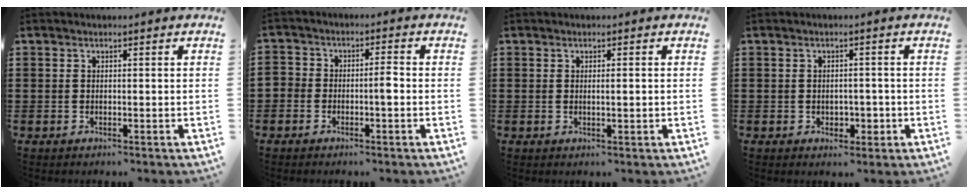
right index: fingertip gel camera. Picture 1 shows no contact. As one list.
[{"total": 2.5, "force": [-1.3, 1.3, 1.7], "torque": [-0.037, 0.008, -0.028]}, {"total": 1.2, "force": [0.0, 0.2, 1.2], "torque": [-0.022, -0.001, 0.001]}, {"total": 2.2, "force": [-0.5, 1.6, 1.4], "torque": [-0.030, 0.002, -0.013]}]